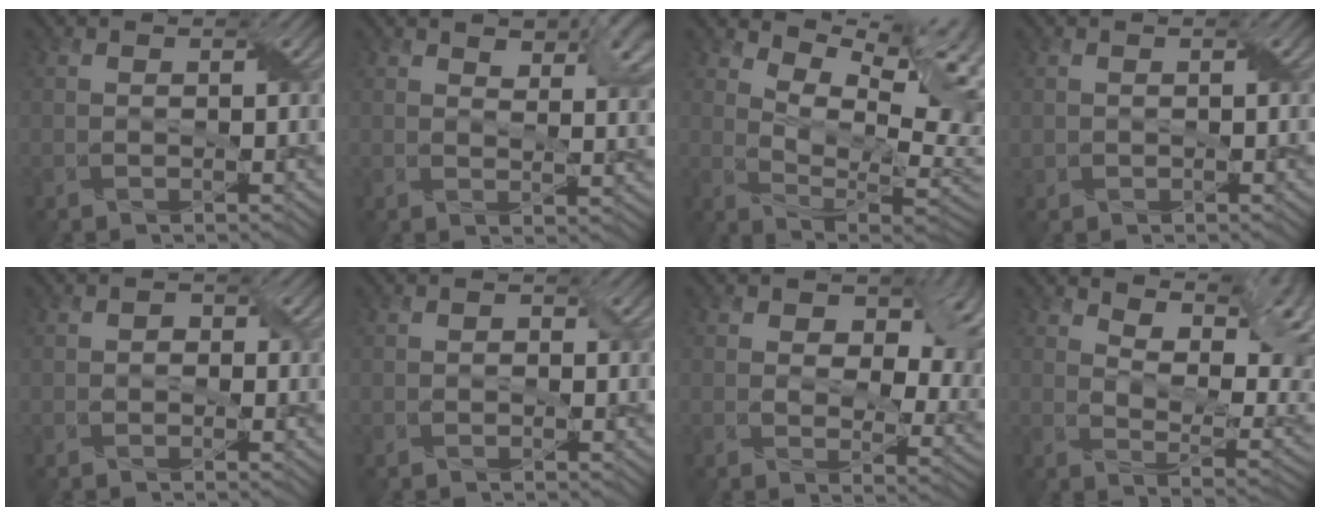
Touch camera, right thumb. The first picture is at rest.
{"total": 8.0, "force": [4.3, 3.6, 5.7], "torque": [-0.083, 0.002, 0.075]}
{"total": 12.0, "force": [6.0, 4.7, 9.2], "torque": [-0.170, 0.011, 0.102]}
{"total": 0.7, "force": [0.1, 0.7, 0.0], "torque": [-0.008, -0.002, 0.004]}
{"total": 1.1, "force": [-0.3, 1.0, 0.4], "torque": [-0.005, -0.002, -0.010]}
{"total": 0.8, "force": [-0.2, 0.7, 0.3], "torque": [-0.004, -0.003, -0.007]}
{"total": 12.5, "force": [4.6, 7.3, 9.1], "torque": [-0.128, -0.002, 0.073]}
{"total": 13.7, "force": [7.9, 6.1, 9.3], "torque": [-0.149, 0.005, 0.112]}